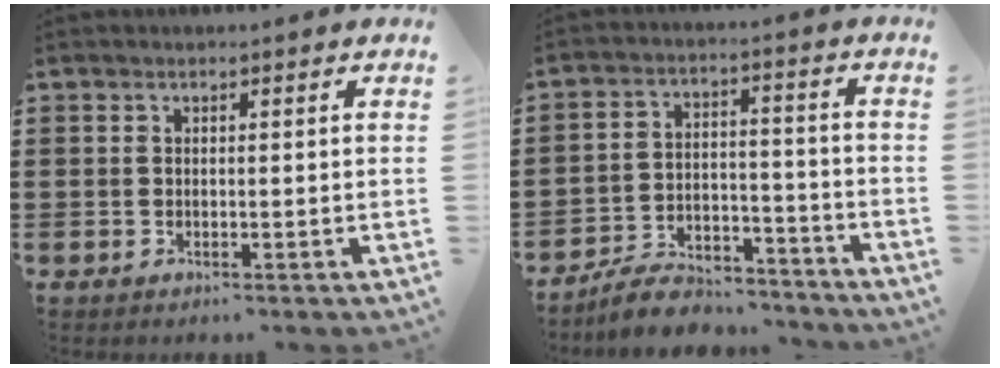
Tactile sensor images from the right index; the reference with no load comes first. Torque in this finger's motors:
{"motor_torque": [-0.78, 0.73, -0.09, -0.21]}